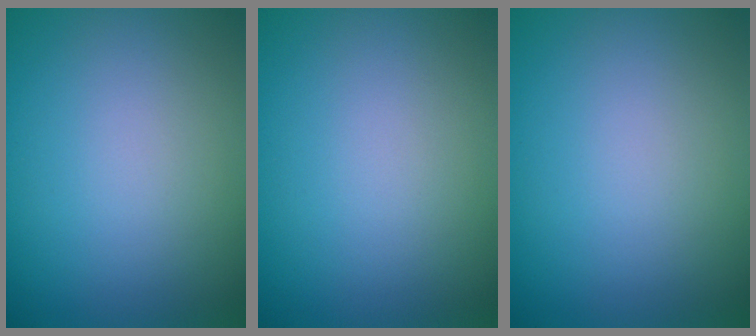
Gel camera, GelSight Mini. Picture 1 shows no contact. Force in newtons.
{"total": 0.0}
{"total": 0.0}